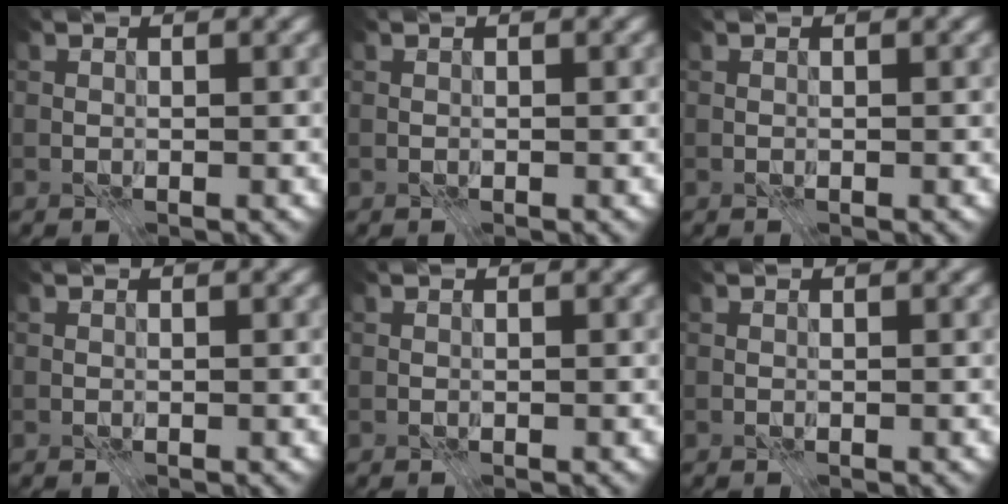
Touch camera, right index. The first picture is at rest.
{"total": 0.0}
{"total": 0.0}
{"total": 0.0}
{"total": 0.0}
{"total": 0.0}